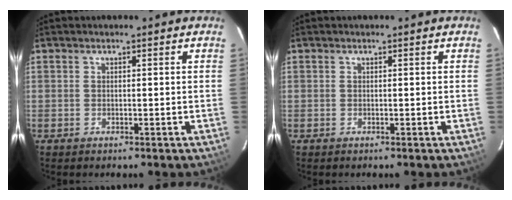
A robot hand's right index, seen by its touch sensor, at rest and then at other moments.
{"total": 0.0}